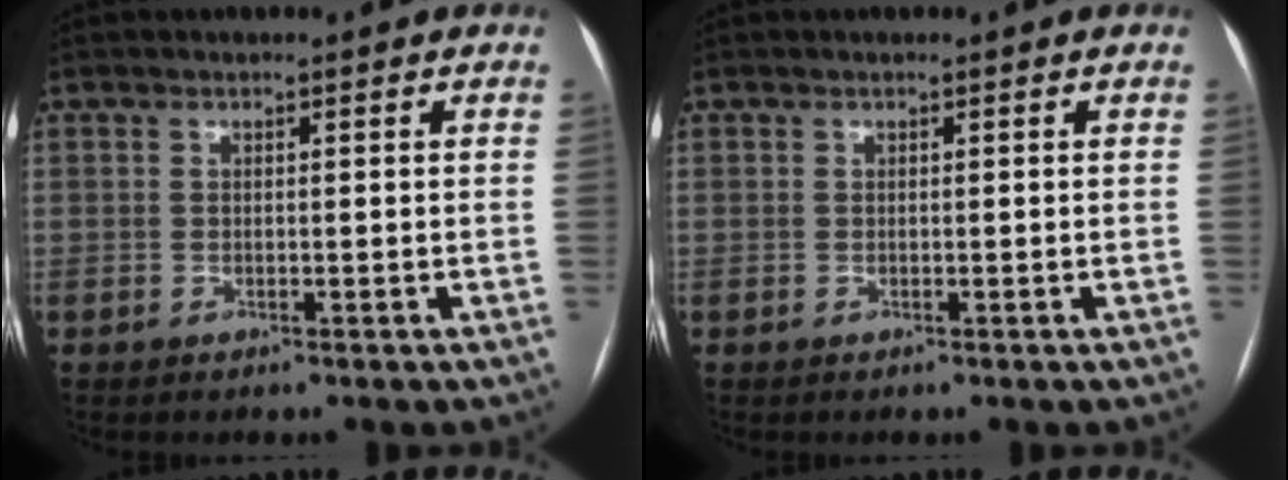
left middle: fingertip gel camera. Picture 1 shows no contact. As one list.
[{"total": 0.0}]